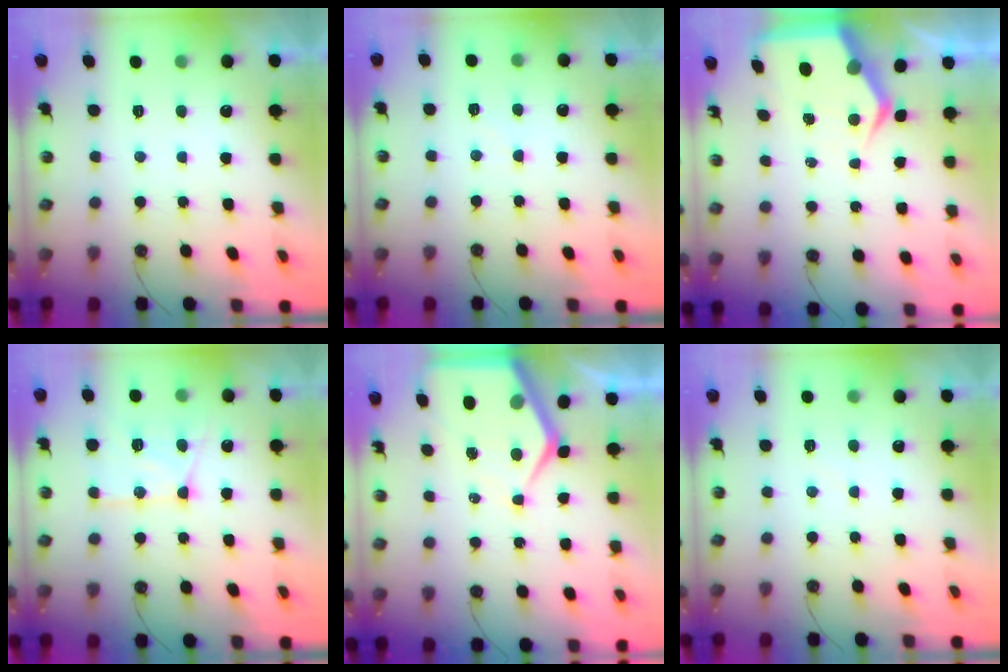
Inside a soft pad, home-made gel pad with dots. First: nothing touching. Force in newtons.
{"total": 3.1, "press": 3.1, "slide": 0.5}
{"total": 7.6, "press": 7.5, "slide": 1.2}
{"total": 14.9, "press": 14.8, "slide": 1.2}
{"total": 10.4, "press": 10.4, "slide": 0.9}
{"total": 2.5, "press": 2.5, "slide": 0.3}